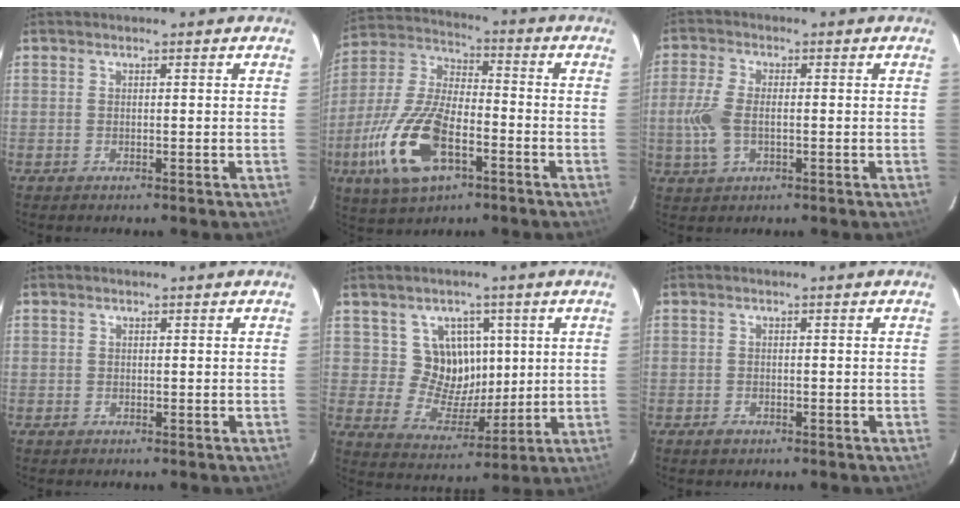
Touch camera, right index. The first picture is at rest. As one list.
[{"total": 18.4, "force": [-7.5, 8.6, 14.5], "torque": [-0.322, -0.011, -0.138]}, {"total": 6.7, "force": [-1.0, 3.5, 5.6], "torque": [-0.128, 0.000, -0.019]}, {"total": 0.7, "force": [-0.2, 0.7, 0.0], "torque": [0.003, 0.003, -0.002]}, {"total": 9.3, "force": [2.6, 8.4, 2.9], "torque": [-0.051, 0.000, 0.053]}, {"total": 1.5, "force": [-1.0, 1.0, 0.5], "torque": [-0.008, 0.000, -0.015]}]